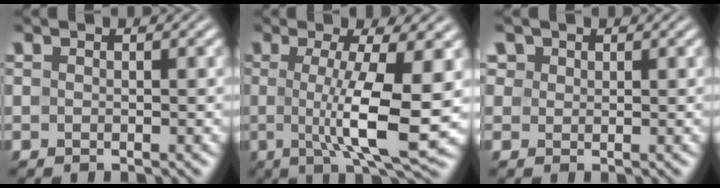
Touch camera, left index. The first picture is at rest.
{"total": 8.6, "force": [-0.3, 1.8, 8.4], "torque": [-0.130, -0.010, -0.003]}
{"total": 2.3, "force": [1.4, 1.7, 0.7], "torque": [-0.022, -0.001, 0.027]}